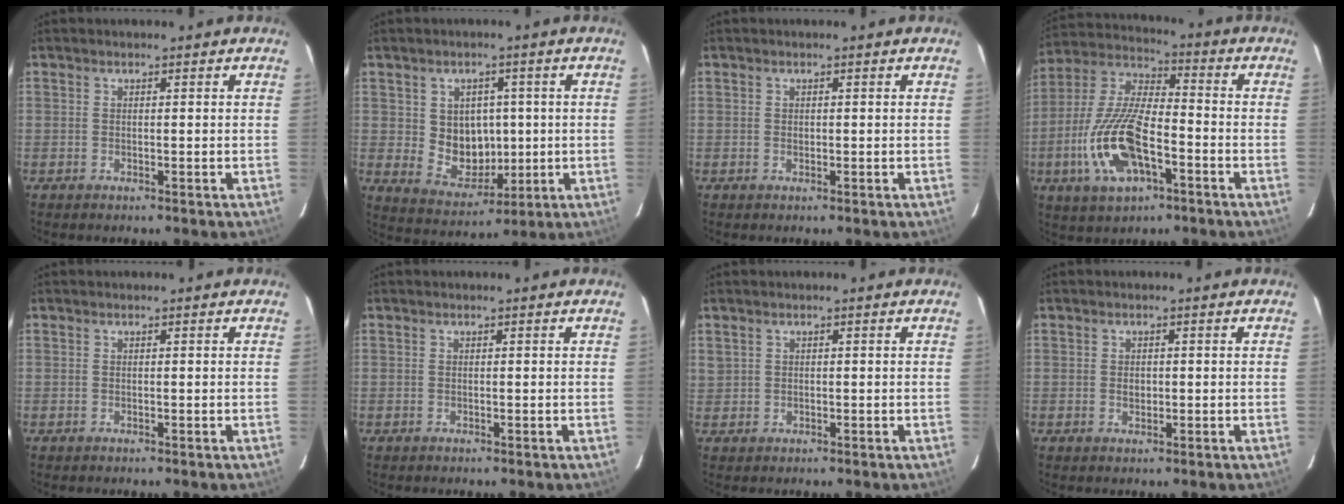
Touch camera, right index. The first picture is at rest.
{"total": 8.7, "force": [0.5, 7.7, 3.9], "torque": [-0.076, 0.000, 0.031]}
{"total": 0.6, "force": [0.0, 0.5, 0.1], "torque": [0.001, 0.000, 0.002]}
{"total": 16.8, "force": [-5.9, 7.0, 14.1], "torque": [-0.305, -0.006, -0.110]}
{"total": 0.0}
{"total": 0.0}
{"total": 1.7, "force": [0.7, 1.5, 0.3], "torque": [0.000, 0.006, 0.017]}
{"total": 1.5, "force": [-0.1, 1.3, 0.8], "torque": [-0.010, 0.000, 0.000]}